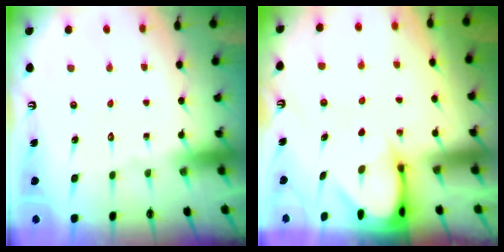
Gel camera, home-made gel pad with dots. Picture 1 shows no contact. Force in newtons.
{"total": 3.3, "press": 3.3, "slide": 0.3}